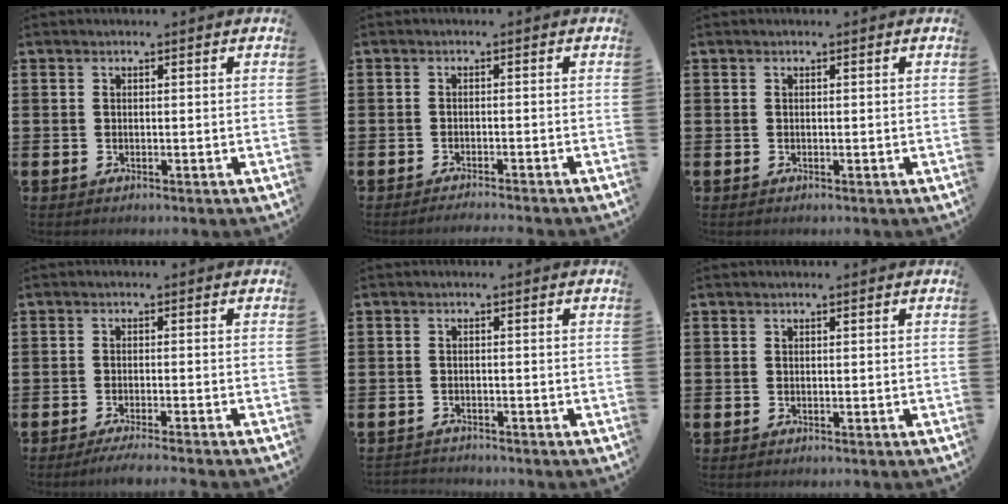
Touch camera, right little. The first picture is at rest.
{"total": 1.2, "force": [-1.1, -0.3, 0.2], "torque": [-0.002, 0.001, -0.023]}
{"total": 0.0}
{"total": 1.8, "force": [-1.5, -0.2, 0.9], "torque": [-0.013, 0.002, -0.029]}
{"total": 1.1, "force": [-1.1, 0.1, -0.1], "torque": [-0.001, 0.003, -0.024]}
{"total": 0.0}